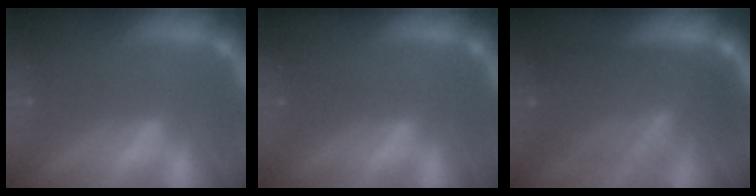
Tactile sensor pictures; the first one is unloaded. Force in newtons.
{"total": 0.9}
{"total": 9.5}